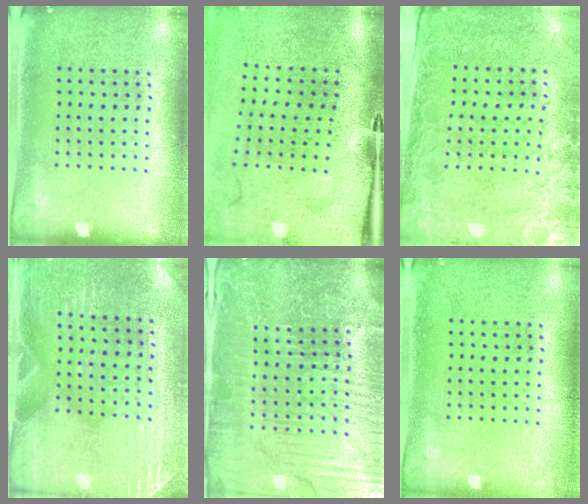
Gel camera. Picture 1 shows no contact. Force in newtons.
{"total": 4.0, "press": 3.2, "slide": 2.4}
{"total": 2.8, "press": 2.6, "slide": 1.1}
{"total": 2.9, "press": 2.8, "slide": 0.4}
{"total": 5.9, "press": 5.4, "slide": 2.4}
{"total": 0.7, "press": 0.7, "slide": 0.0}